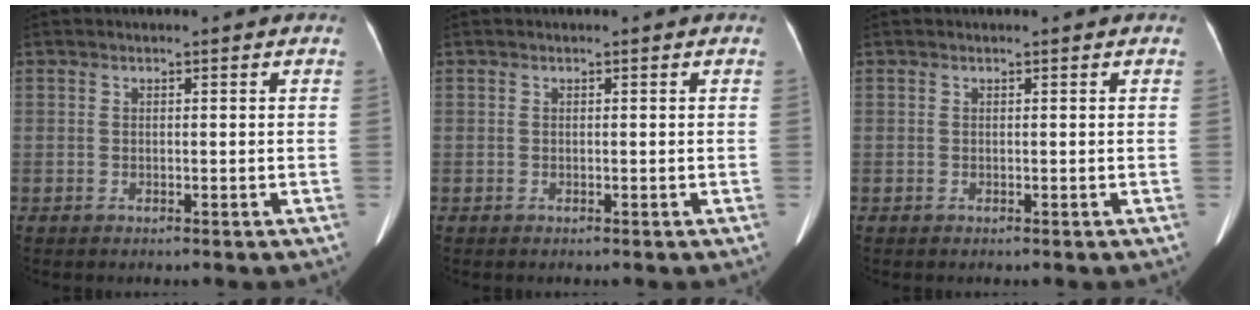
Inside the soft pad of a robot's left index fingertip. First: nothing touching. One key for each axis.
{"total": 0.0}
{"total": 0.0}